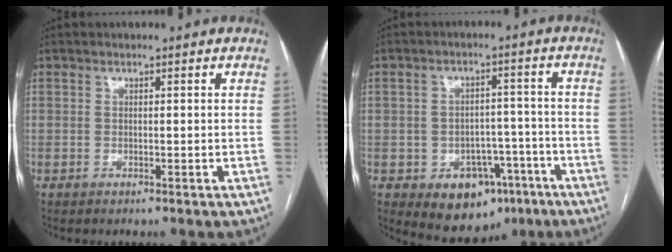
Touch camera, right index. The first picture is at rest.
{"total": 9.9, "force": [-5.0, 7.1, 4.6], "torque": [-0.055, 0.025, -0.060]}